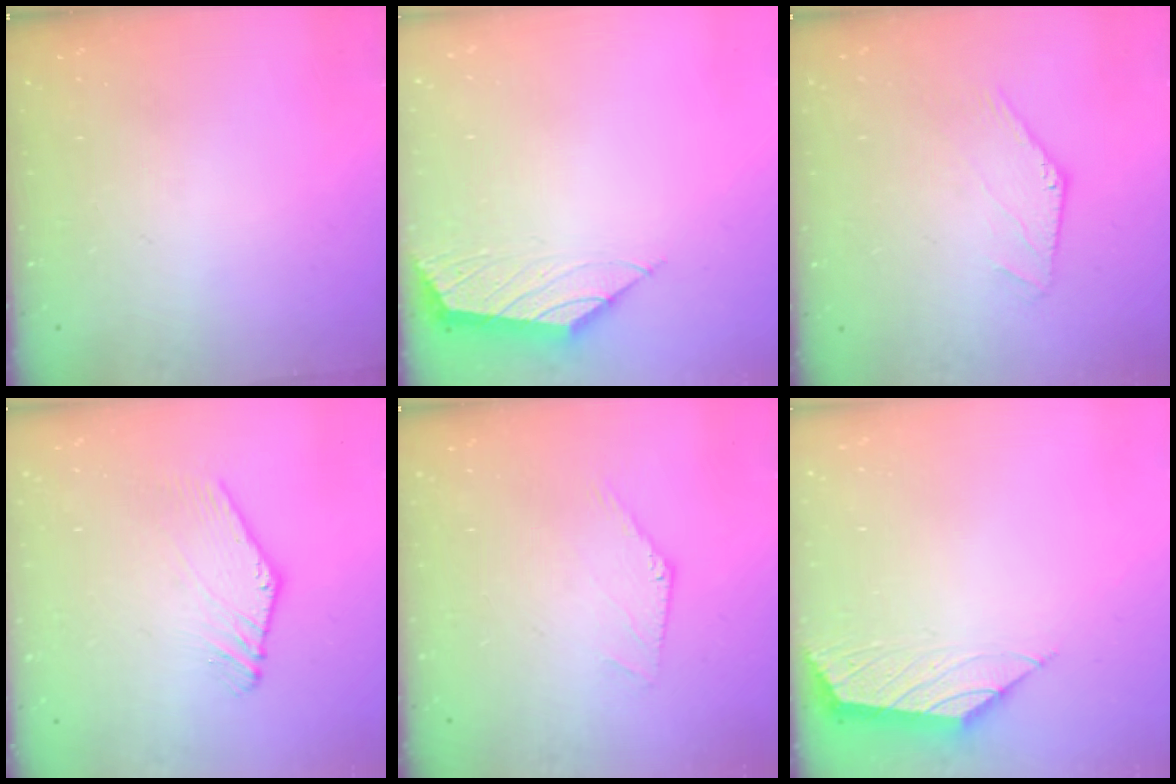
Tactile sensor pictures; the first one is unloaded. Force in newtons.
{"total": 1.6, "press": 1.5, "slide": 0.5}
{"total": 0.0}
{"total": 1.3, "press": 1.3, "slide": 0.3}
{"total": 0.8, "press": 0.8, "slide": 0.1}
{"total": 1.6, "press": 1.5, "slide": 0.5}